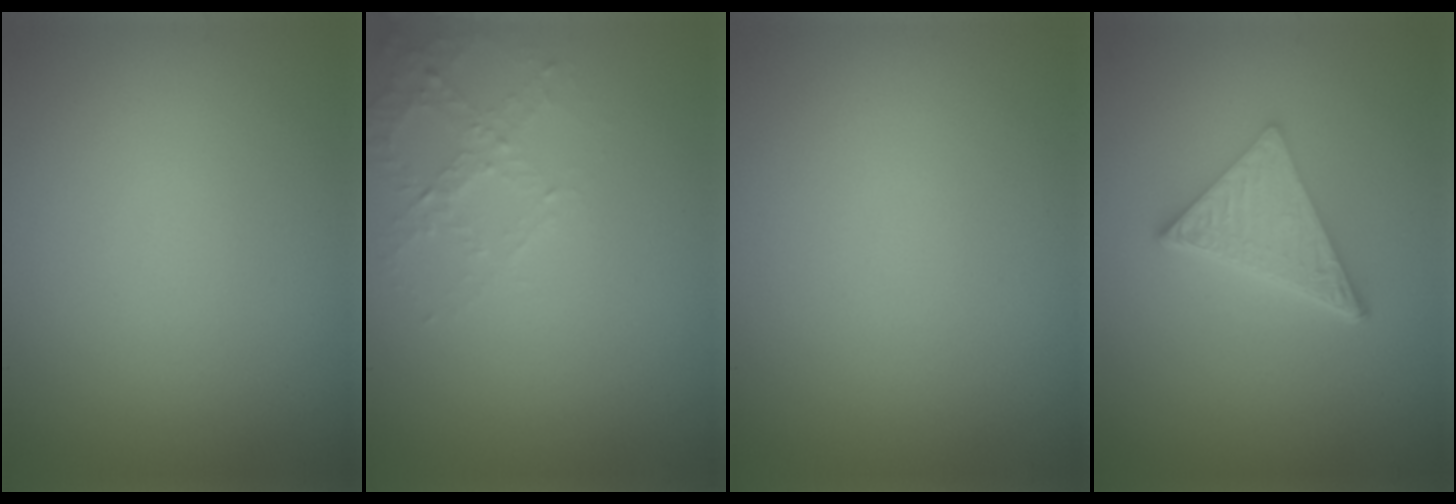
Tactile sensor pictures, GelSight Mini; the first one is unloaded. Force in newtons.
{"total": 2.2, "press": 2.1, "slide": 0.6}
{"total": 0.0}
{"total": 5.1, "press": 3.8, "slide": 3.4}